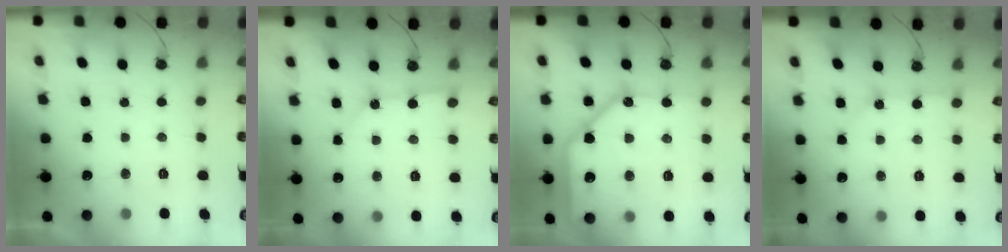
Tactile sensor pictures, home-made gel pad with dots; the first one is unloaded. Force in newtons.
{"total": 2.9, "press": 2.9, "slide": 0.3}
{"total": 18.2, "press": 18.1, "slide": 2.0}
{"total": 2.4, "press": 2.4, "slide": 0.1}